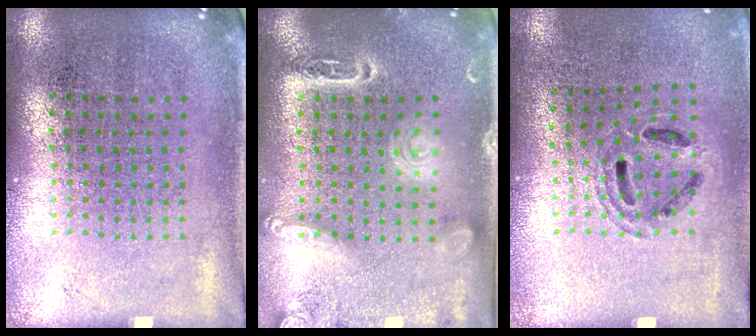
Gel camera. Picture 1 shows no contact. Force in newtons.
{"total": 2.0, "press": 1.9, "slide": 0.6}
{"total": 0.9, "press": 0.9, "slide": 0.2}